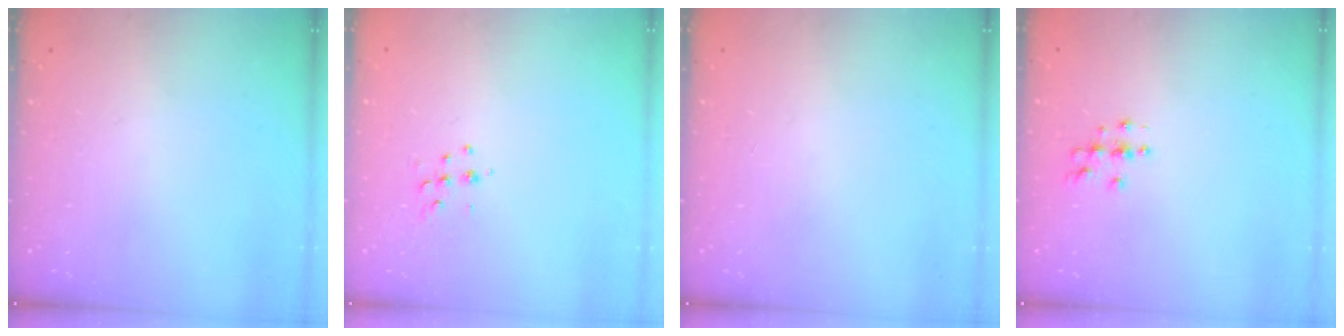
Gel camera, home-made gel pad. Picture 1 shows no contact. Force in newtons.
{"total": 5.4, "press": 5.4, "slide": 0.6}
{"total": 0.0}
{"total": 4.1, "press": 4.1, "slide": 0.5}